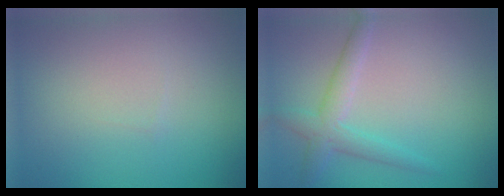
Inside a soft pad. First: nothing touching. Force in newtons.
{"total": 2.8, "press": 2.8, "slide": 0.0}